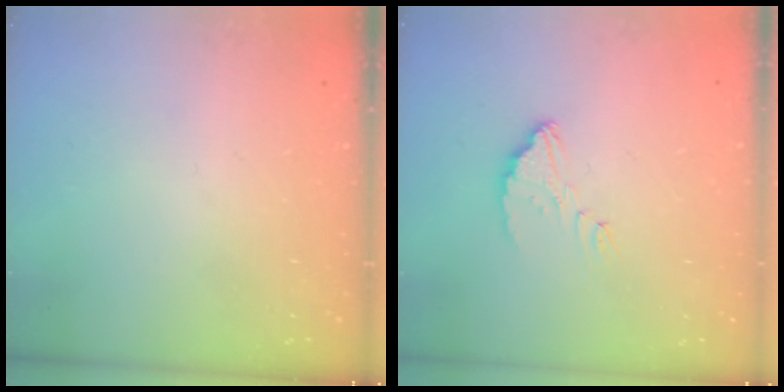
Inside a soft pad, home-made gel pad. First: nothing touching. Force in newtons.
{"total": 3.7, "press": 3.6, "slide": 0.3}